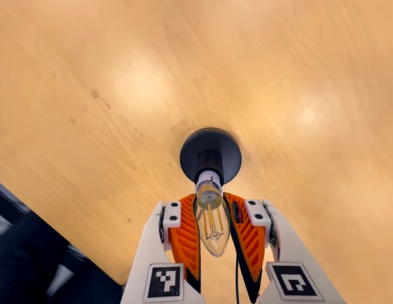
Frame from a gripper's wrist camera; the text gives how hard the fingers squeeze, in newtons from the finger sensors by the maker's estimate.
{"total": 20.4, "left": 19.4, "right": 21.3}